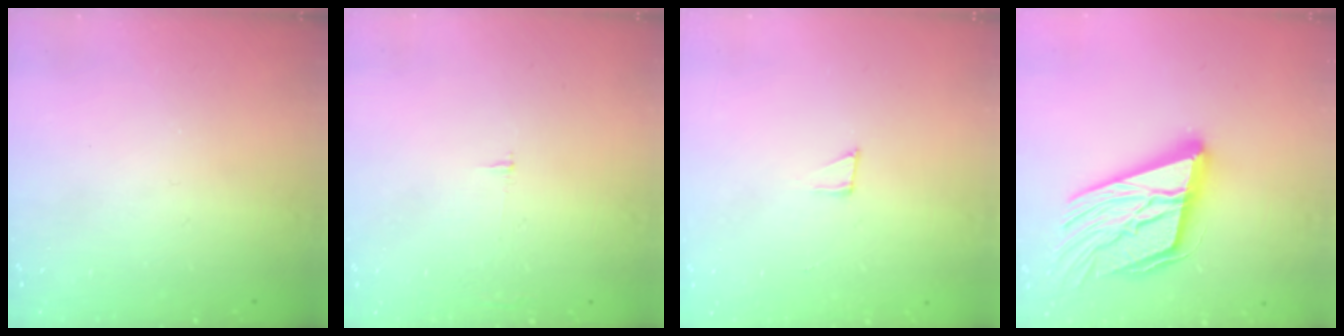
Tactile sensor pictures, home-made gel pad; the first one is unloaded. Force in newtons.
{"total": 2.5, "press": 2.5, "slide": 0.2}
{"total": 2.3, "press": 2.3, "slide": 0.2}
{"total": 23.6, "press": 23.1, "slide": 4.9}